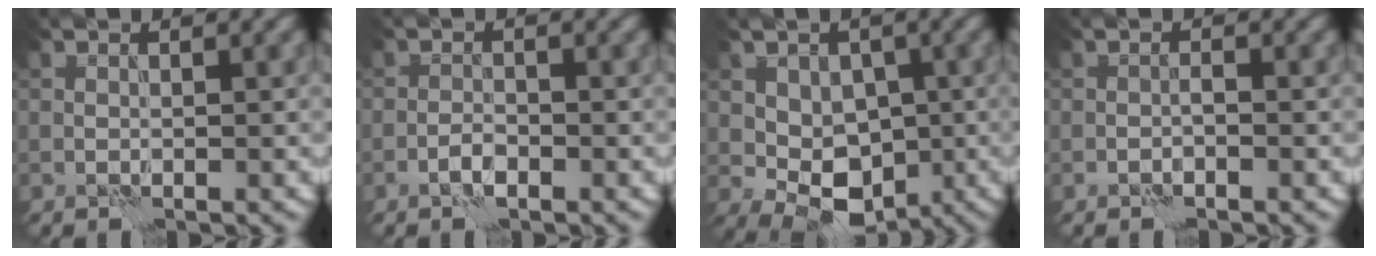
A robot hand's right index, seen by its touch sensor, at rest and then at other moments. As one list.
[{"total": 1.5, "force": [-0.9, 0.6, 1.0], "torque": [-0.018, 0.003, -0.021]}, {"total": 7.1, "force": [-0.8, 5.4, 4.6], "torque": [-0.058, -0.002, -0.016]}, {"total": 0.8, "force": [-0.6, 0.2, 0.5], "torque": [-0.011, 0.004, -0.013]}]